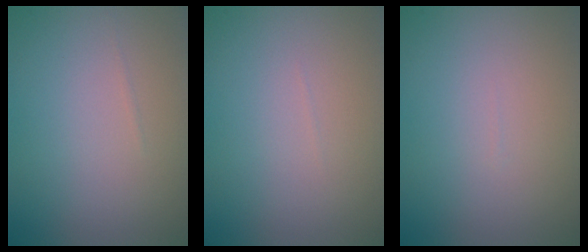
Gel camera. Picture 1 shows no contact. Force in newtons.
{"total": 0.0}
{"total": 0.0}